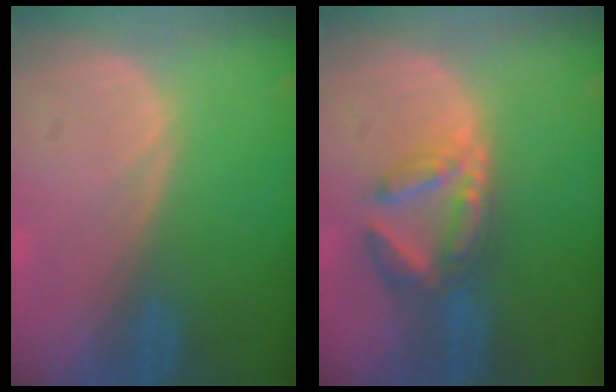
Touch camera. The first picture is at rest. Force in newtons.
{"total": 6.5, "press": 5.9, "slide": 2.9}